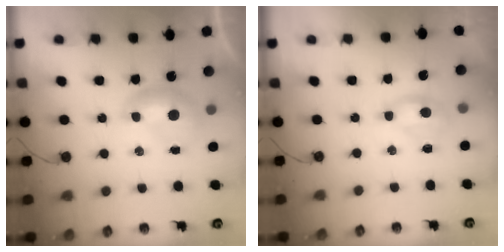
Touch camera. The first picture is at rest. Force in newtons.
{"total": 1.2, "press": 1.1, "slide": 0.5}